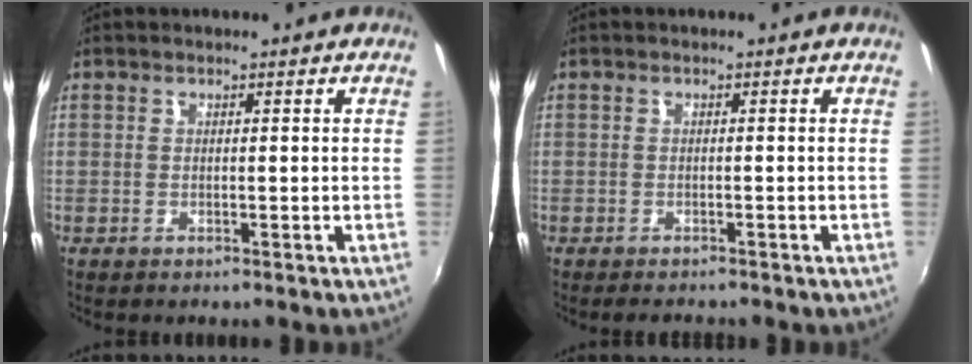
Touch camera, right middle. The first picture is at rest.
{"total": 2.5, "force": [-2.3, 0.8, 0.8], "torque": [-0.021, -0.010, -0.037]}